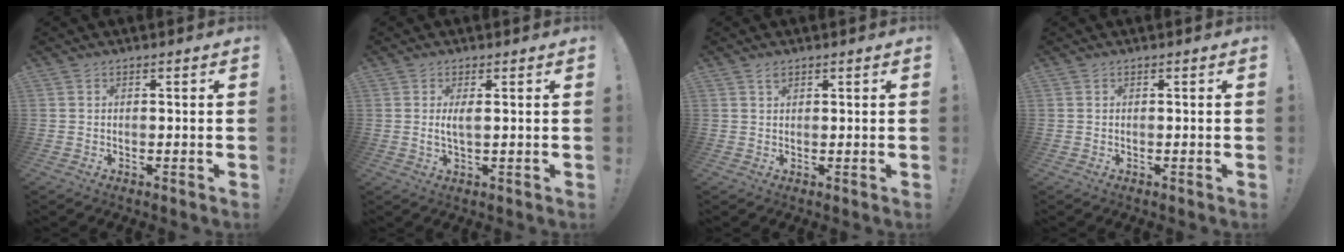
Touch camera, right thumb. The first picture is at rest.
{"total": 3.0, "force": [0.4, 0.4, 3.0], "torque": [-0.050, -0.006, 0.004]}
{"total": 1.4, "force": [1.0, 0.7, 0.6], "torque": [-0.003, -0.004, 0.018]}
{"total": 0.0}